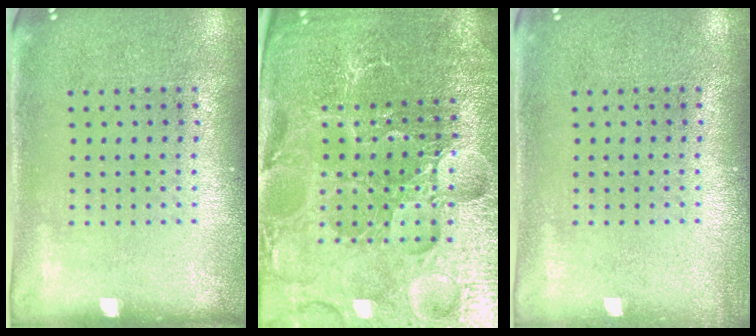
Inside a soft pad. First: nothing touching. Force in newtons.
{"total": 5.3, "press": 5.0, "slide": 1.7}
{"total": 0.7, "press": 0.7, "slide": 0.0}